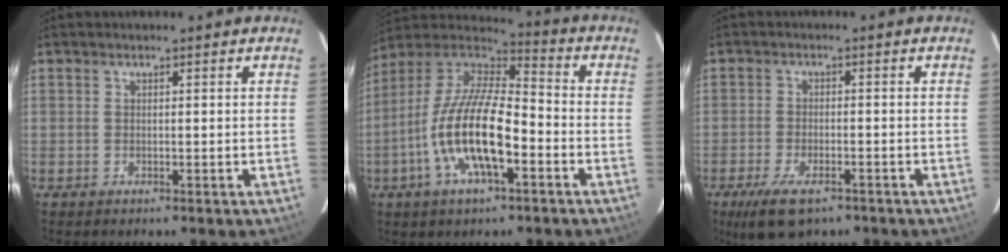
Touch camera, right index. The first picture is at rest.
{"total": 17.7, "force": [-6.0, 6.0, 15.5], "torque": [-0.309, -0.010, -0.119]}
{"total": 9.0, "force": [-6.0, 3.8, 5.6], "torque": [-0.133, -0.023, -0.101]}